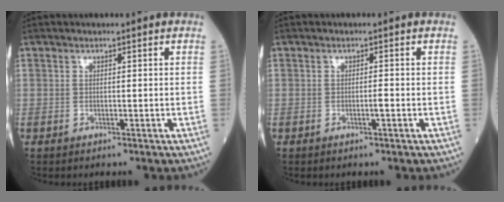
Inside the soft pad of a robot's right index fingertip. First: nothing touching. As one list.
[{"total": 1.2, "force": [-0.4, -0.1, 1.1], "torque": [-0.019, -0.001, -0.008]}]